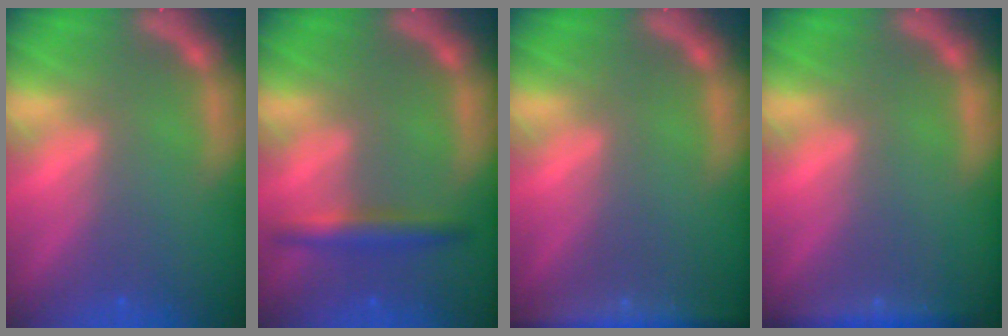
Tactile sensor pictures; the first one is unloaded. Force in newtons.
{"total": 3.0}
{"total": 6.0}
{"total": 3.0}